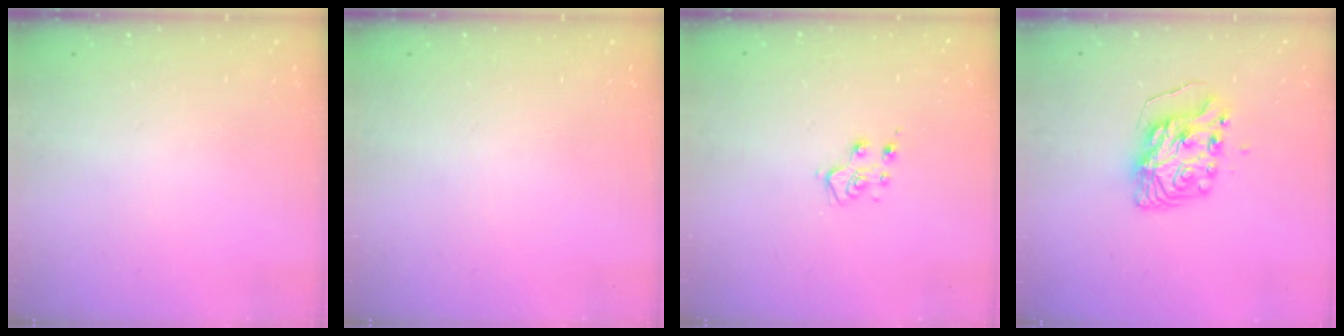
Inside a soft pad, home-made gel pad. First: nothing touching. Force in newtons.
{"total": 0.0}
{"total": 6.2, "press": 6.1, "slide": 0.8}
{"total": 10.1, "press": 10.0, "slide": 1.1}